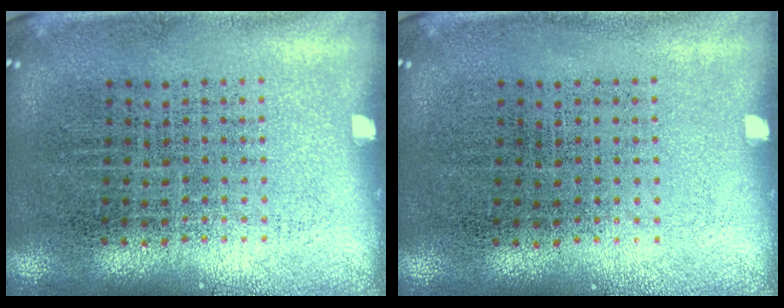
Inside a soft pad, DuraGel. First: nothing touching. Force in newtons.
{"total": 0.0}